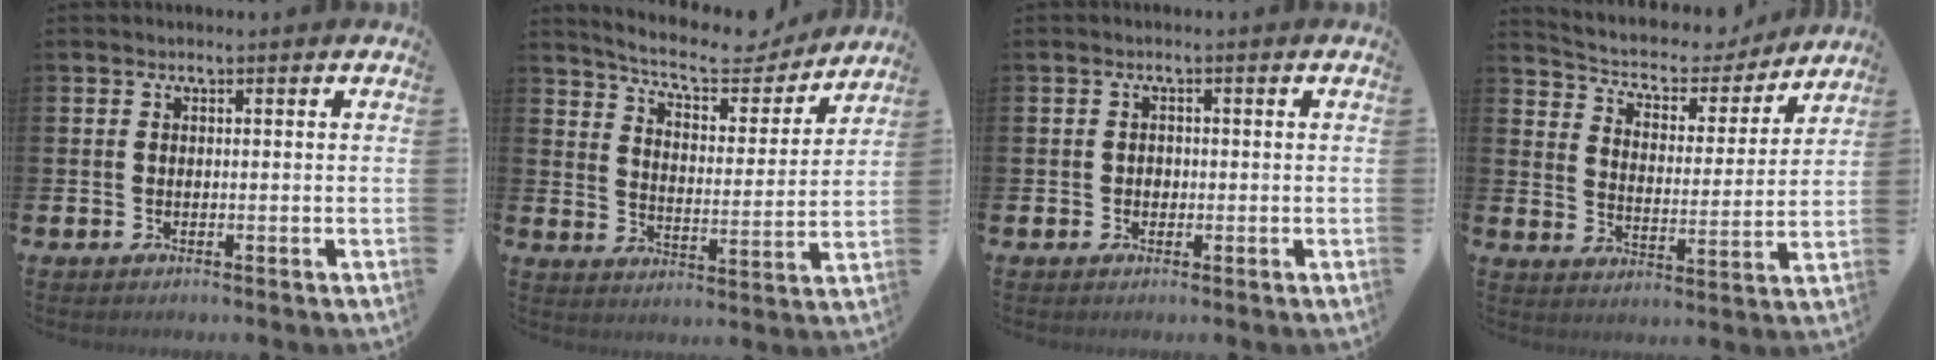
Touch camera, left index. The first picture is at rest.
{"total": 8.3, "force": [7.6, 2.3, 2.6], "torque": [-0.075, -0.052, 0.131]}
{"total": 1.0, "force": [-0.2, 0.9, 0.4], "torque": [0.000, 0.005, -0.007]}
{"total": 5.9, "force": [5.2, 2.4, 1.3], "torque": [-0.054, -0.041, 0.084]}